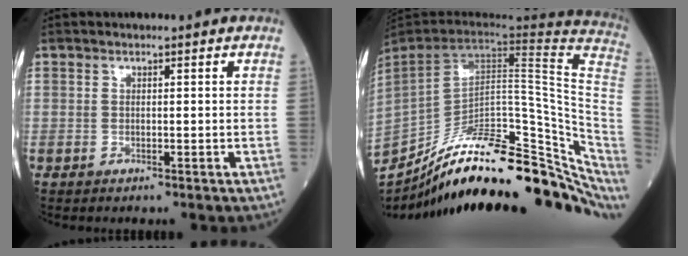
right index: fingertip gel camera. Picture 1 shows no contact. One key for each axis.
{"total": 34.0, "fx": -23.6, "fy": 9.8, "fz": 22.5, "tx": -0.295, "ty": -0.021, "tz": -0.342}